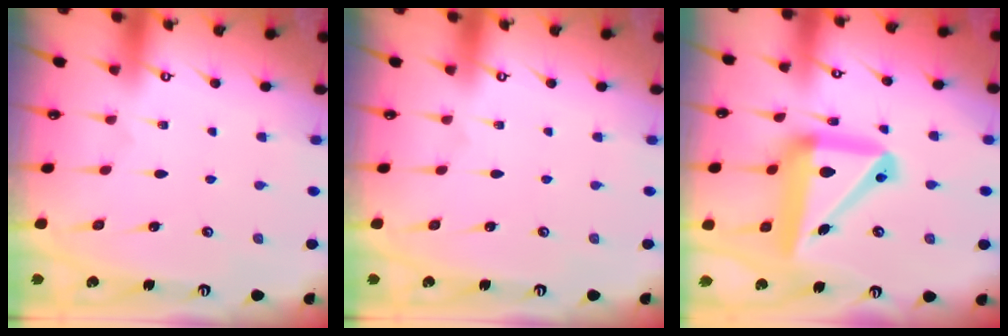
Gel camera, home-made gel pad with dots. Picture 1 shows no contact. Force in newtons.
{"total": 0.0}
{"total": 18.4, "press": 18.2, "slide": 2.6}